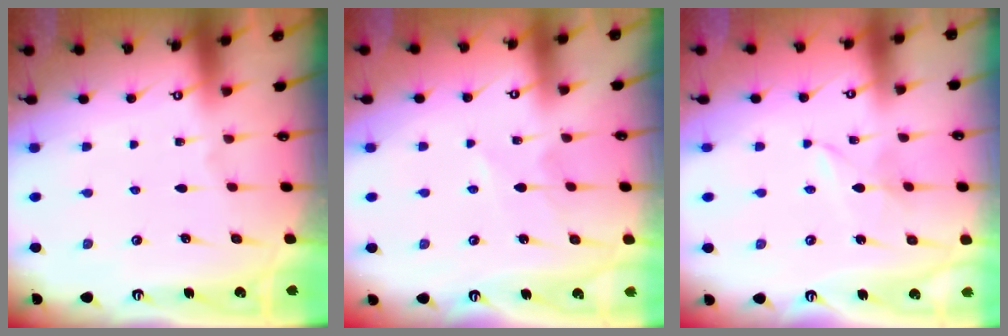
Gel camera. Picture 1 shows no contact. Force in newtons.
{"total": 1.6, "press": 1.5, "slide": 0.3}
{"total": 1.1, "press": 1.1, "slide": 0.1}